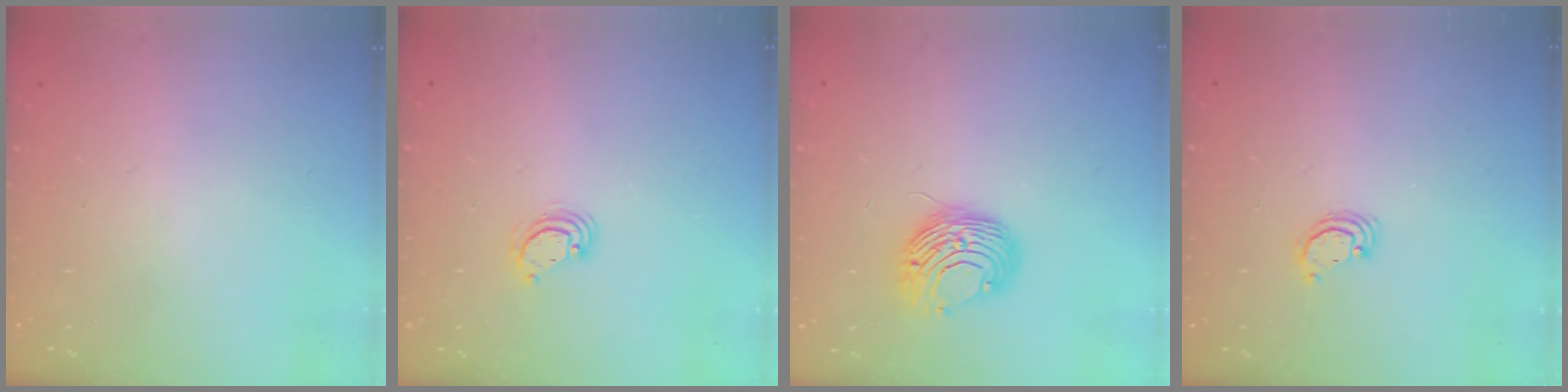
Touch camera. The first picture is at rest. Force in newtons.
{"total": 3.7, "press": 3.7, "slide": 0.3}
{"total": 9.3, "press": 9.3, "slide": 0.3}
{"total": 2.8, "press": 2.8, "slide": 0.2}